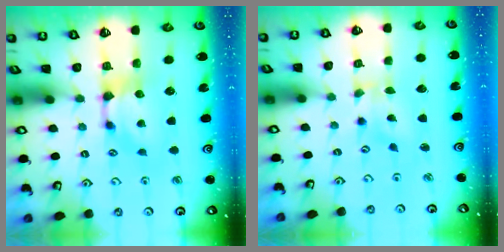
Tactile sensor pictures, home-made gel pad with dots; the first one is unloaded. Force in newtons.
{"total": 2.8, "press": 2.6, "slide": 1.0}